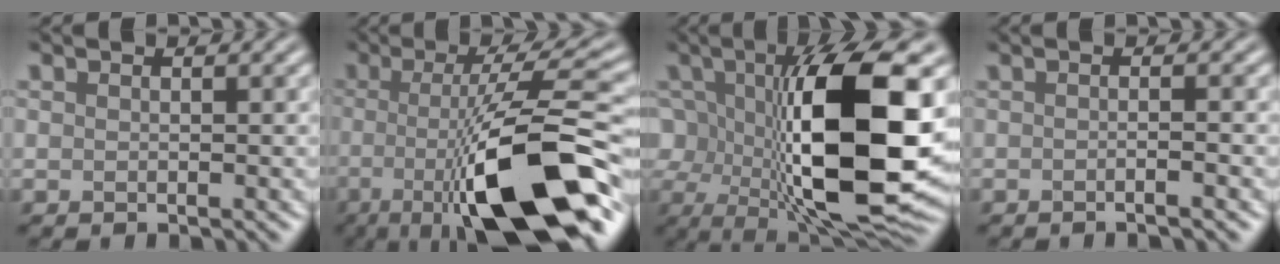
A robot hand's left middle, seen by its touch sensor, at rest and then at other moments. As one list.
[{"total": 13.8, "force": [-4.4, 3.1, 12.7], "torque": [-0.176, 0.005, -0.075]}, {"total": 16.3, "force": [0.5, 6.6, 14.9], "torque": [-0.236, 0.002, 0.002]}, {"total": 3.1, "force": [-0.1, 1.3, 2.7], "torque": [-0.011, 0.000, -0.030]}]